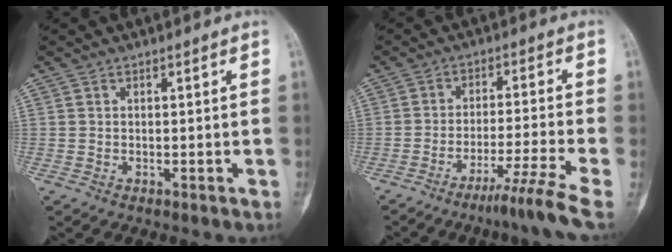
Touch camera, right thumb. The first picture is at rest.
{"total": 8.3, "force": [-5.5, -1.7, 6.0], "torque": [-0.106, 0.027, -0.094]}